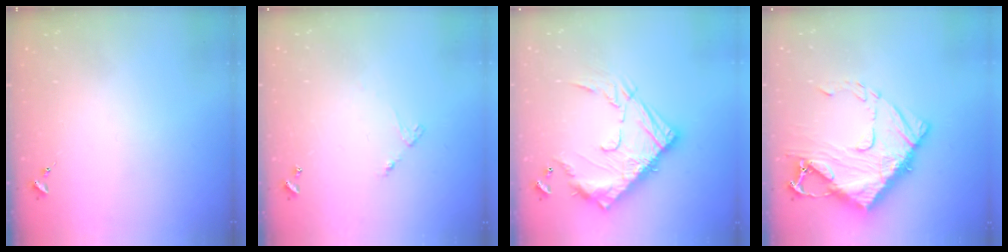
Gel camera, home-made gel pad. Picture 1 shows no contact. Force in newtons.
{"total": 4.9, "press": 4.8, "slide": 0.3}
{"total": 21.0, "press": 21.0, "slide": 1.6}
{"total": 17.4, "press": 17.4, "slide": 1.6}